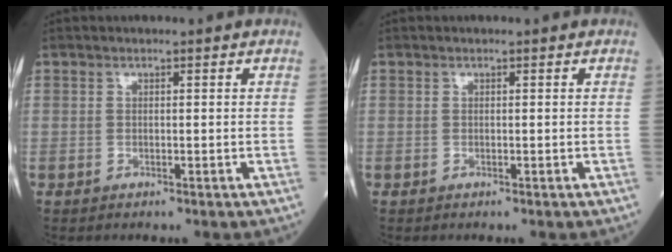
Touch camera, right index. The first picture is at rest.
{"total": 0.0}